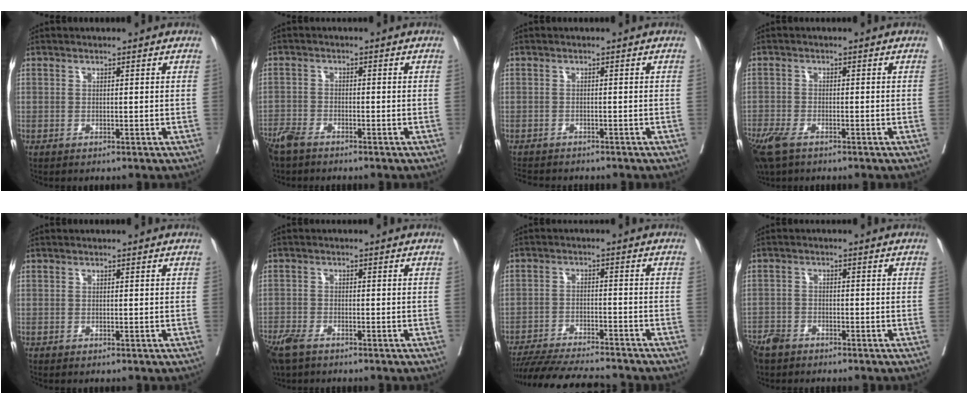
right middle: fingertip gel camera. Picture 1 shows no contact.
{"total": 4.7, "force": [-3.9, 1.2, 2.1], "torque": [-0.045, -0.009, -0.078]}
{"total": 6.4, "force": [-5.7, 1.6, 2.2], "torque": [-0.031, -0.006, -0.083]}
{"total": 8.2, "force": [-5.6, 3.1, 5.0], "torque": [-0.113, -0.021, -0.101]}
{"total": 0.0}
{"total": 6.5, "force": [-4.9, 2.3, 3.7], "torque": [-0.076, -0.014, -0.091]}
{"total": 15.4, "force": [-14.0, 1.4, 6.1], "torque": [-0.103, -0.023, -0.212]}
{"total": 4.3, "force": [-3.6, 1.9, 1.4], "torque": [-0.032, -0.004, -0.069]}